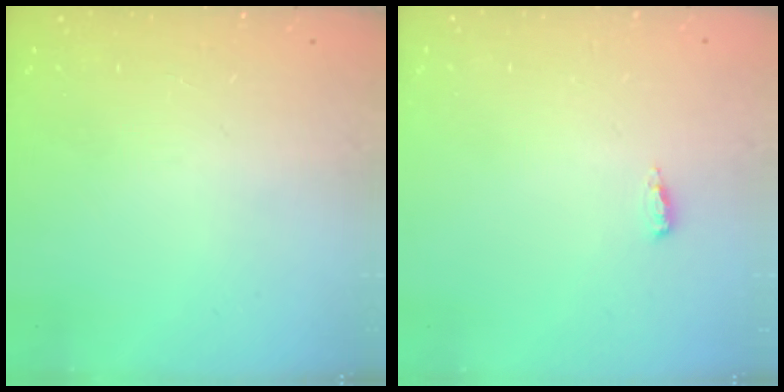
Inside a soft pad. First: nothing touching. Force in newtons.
{"total": 2.7, "press": 2.5, "slide": 1.0}